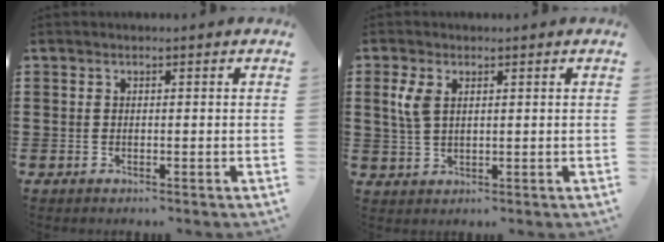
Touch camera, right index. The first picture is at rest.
{"total": 3.8, "force": [1.4, 2.0, 3.0], "torque": [-0.072, 0.004, 0.023]}